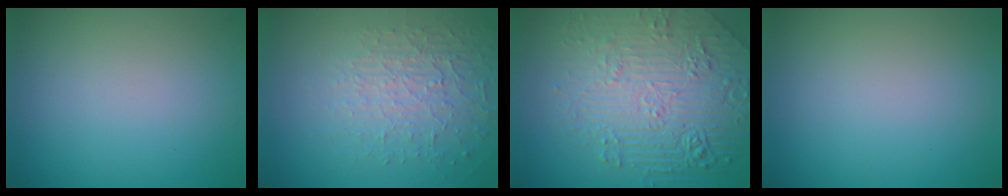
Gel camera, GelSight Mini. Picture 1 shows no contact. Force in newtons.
{"total": 3.7, "press": 3.1, "slide": 2.0}
{"total": 8.5, "press": 6.1, "slide": 5.9}
{"total": 0.0}